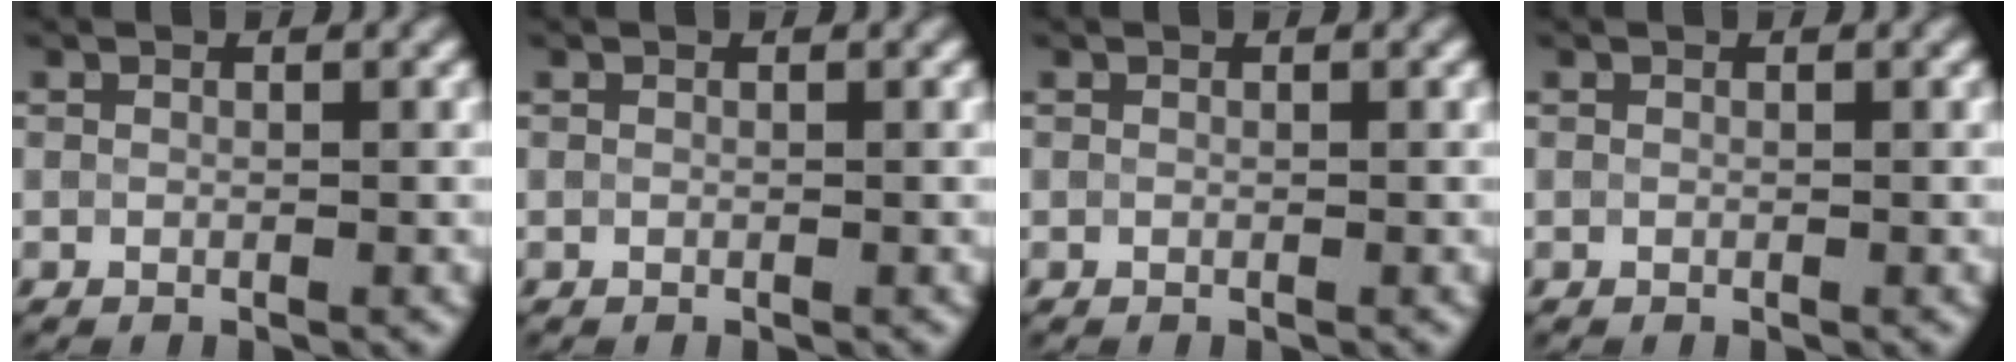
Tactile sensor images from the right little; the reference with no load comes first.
{"total": 0.0}
{"total": 0.0}
{"total": 0.0}